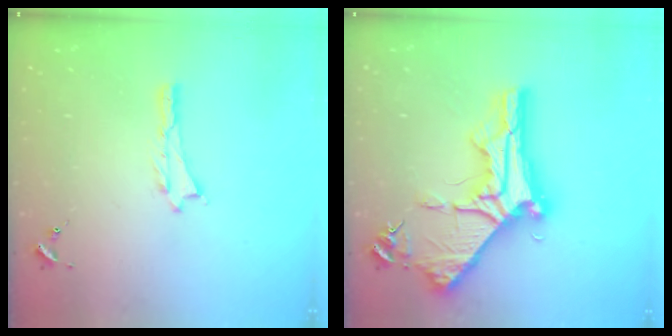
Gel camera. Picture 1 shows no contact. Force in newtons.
{"total": 10.3, "press": 10.2, "slide": 1.2}